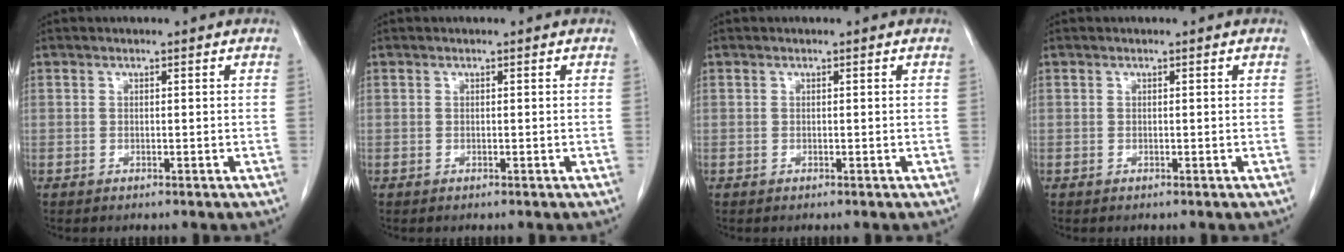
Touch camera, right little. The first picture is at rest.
{"total": 0.0}
{"total": 0.0}
{"total": 0.0}